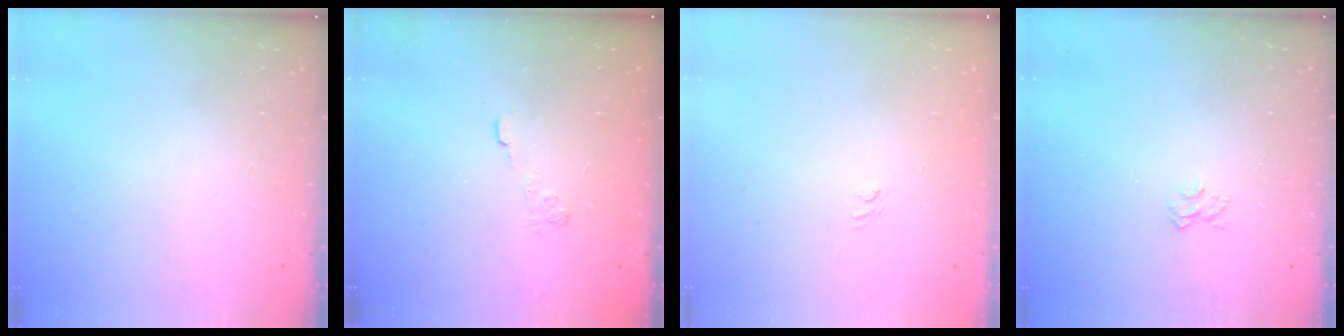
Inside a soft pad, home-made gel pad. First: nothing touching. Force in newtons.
{"total": 2.9, "press": 2.5, "slide": 1.4}
{"total": 3.8, "press": 3.7, "slide": 1.0}
{"total": 3.9, "press": 3.8, "slide": 0.3}